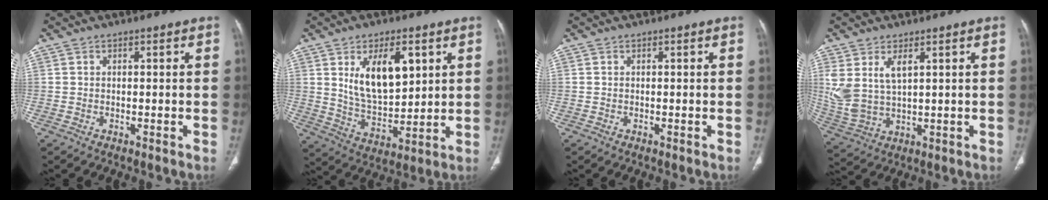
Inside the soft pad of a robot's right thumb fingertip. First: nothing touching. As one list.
[{"total": 13.6, "force": [4.8, 6.9, 10.7], "torque": [-0.157, -0.026, 0.099]}, {"total": 0.0}, {"total": 9.4, "force": [3.4, 4.8, 7.3], "torque": [-0.161, -0.012, 0.084]}]